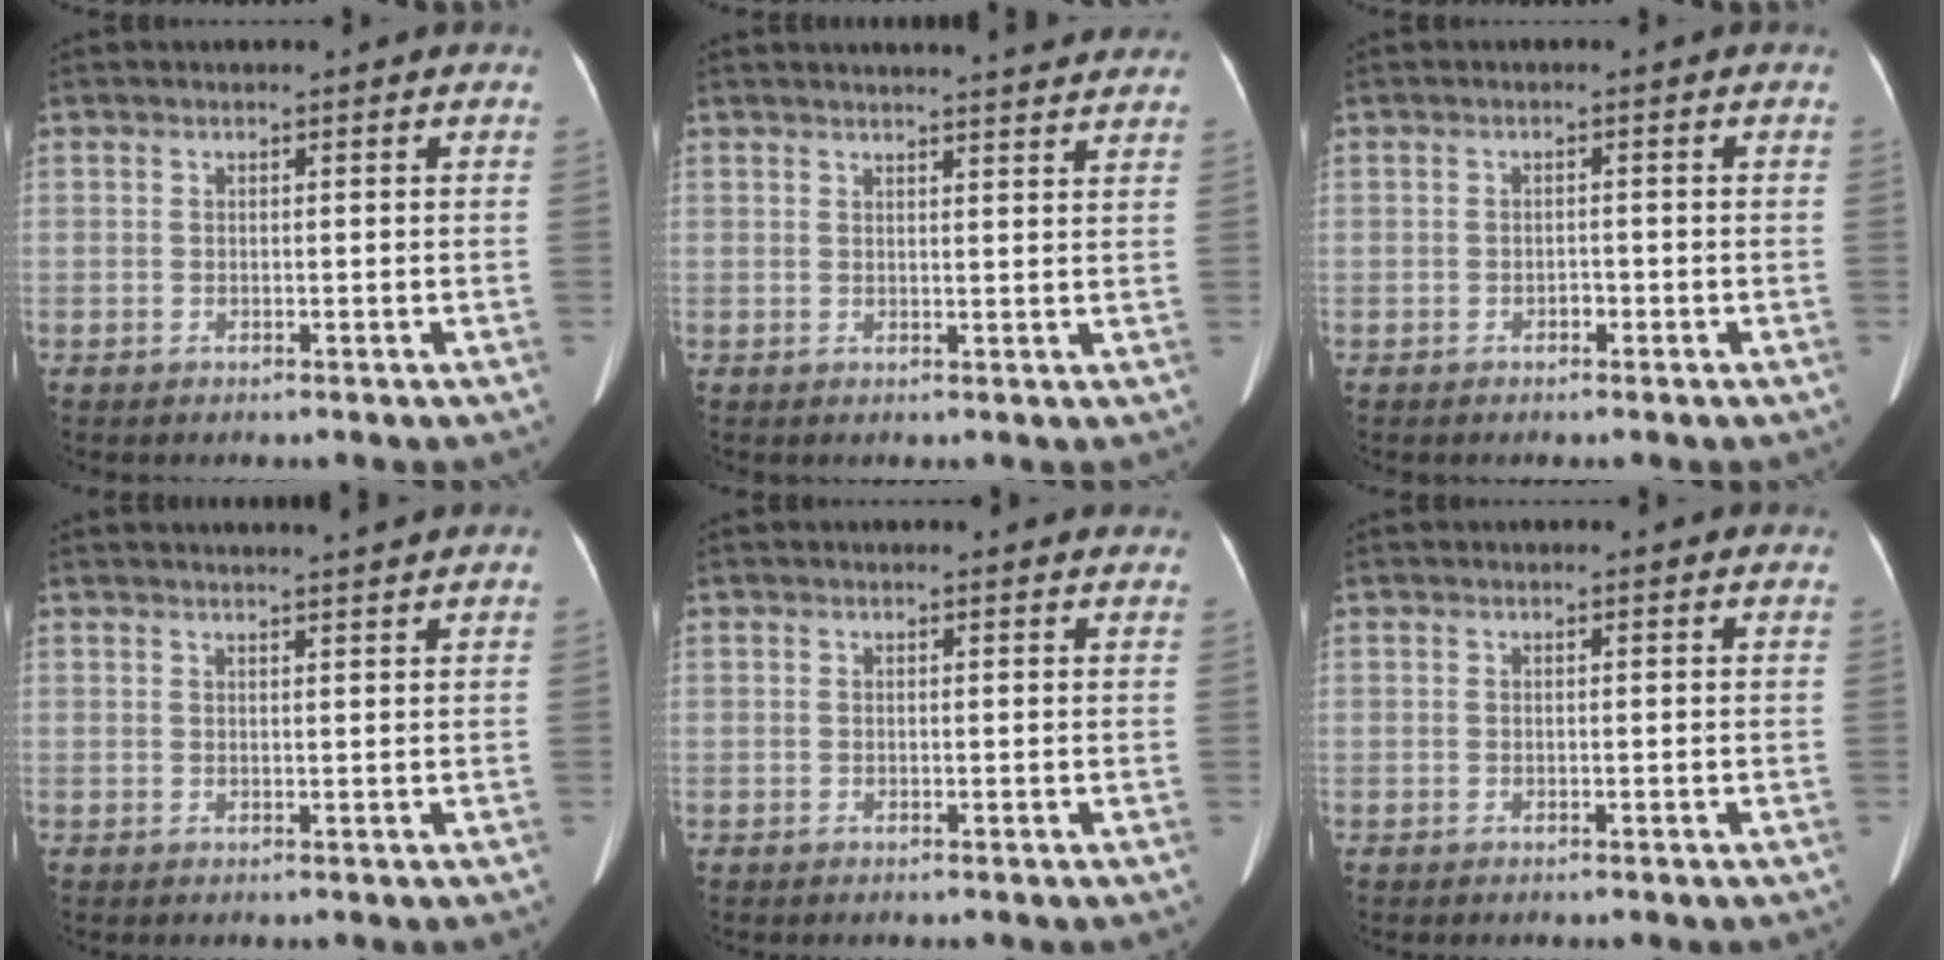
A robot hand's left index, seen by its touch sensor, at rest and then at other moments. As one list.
[{"total": 9.0, "force": [8.6, 0.1, 2.7], "torque": [-0.035, 0.002, 0.090]}, {"total": 1.0, "force": [-0.6, 0.6, 0.5], "torque": [-0.008, 0.003, -0.009]}, {"total": 4.7, "force": [4.3, -0.7, 1.6], "torque": [-0.022, 0.008, 0.049]}, {"total": 2.7, "force": [2.6, 0.7, 0.4], "torque": [-0.007, 0.003, 0.016]}, {"total": 0.9, "force": [0.8, 0.3, 0.1], "torque": [-0.012, -0.001, 0.001]}]